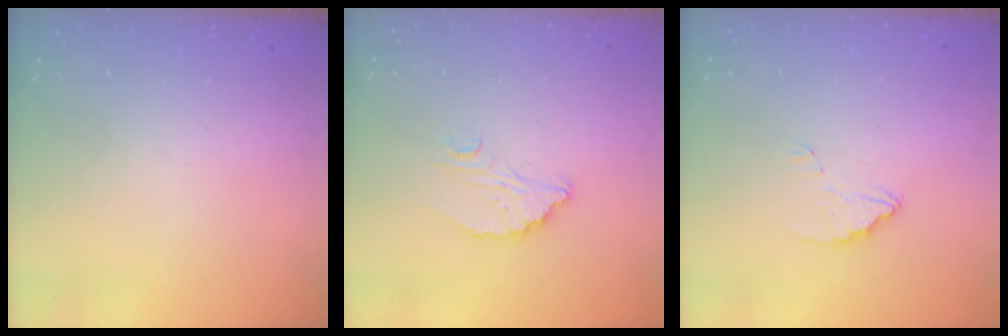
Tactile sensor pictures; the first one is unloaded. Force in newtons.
{"total": 5.8, "press": 5.8, "slide": 0.3}
{"total": 2.5, "press": 2.5, "slide": 0.2}